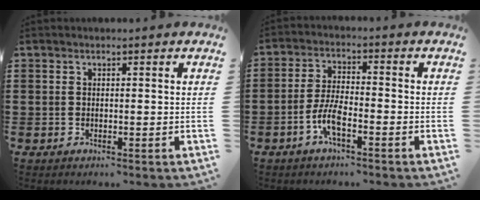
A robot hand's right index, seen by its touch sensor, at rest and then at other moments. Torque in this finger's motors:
{"motor_torque": [0.12, 0.09, 0.08, 0.08]}